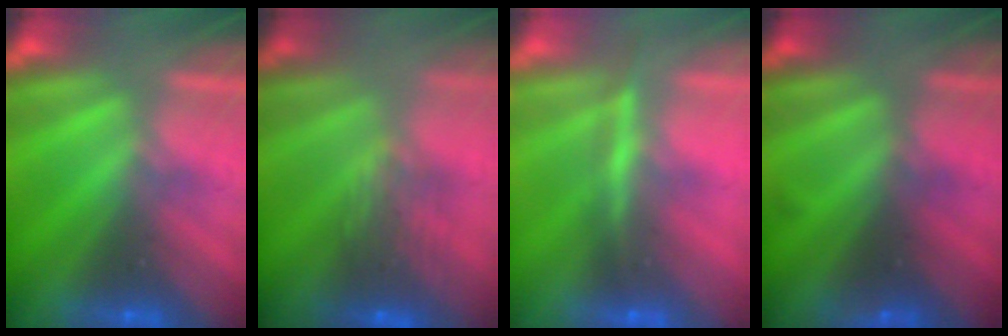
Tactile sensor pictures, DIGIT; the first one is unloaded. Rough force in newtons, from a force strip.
{"total": 7.4}
{"total": 4.5}
{"total": 1.2}